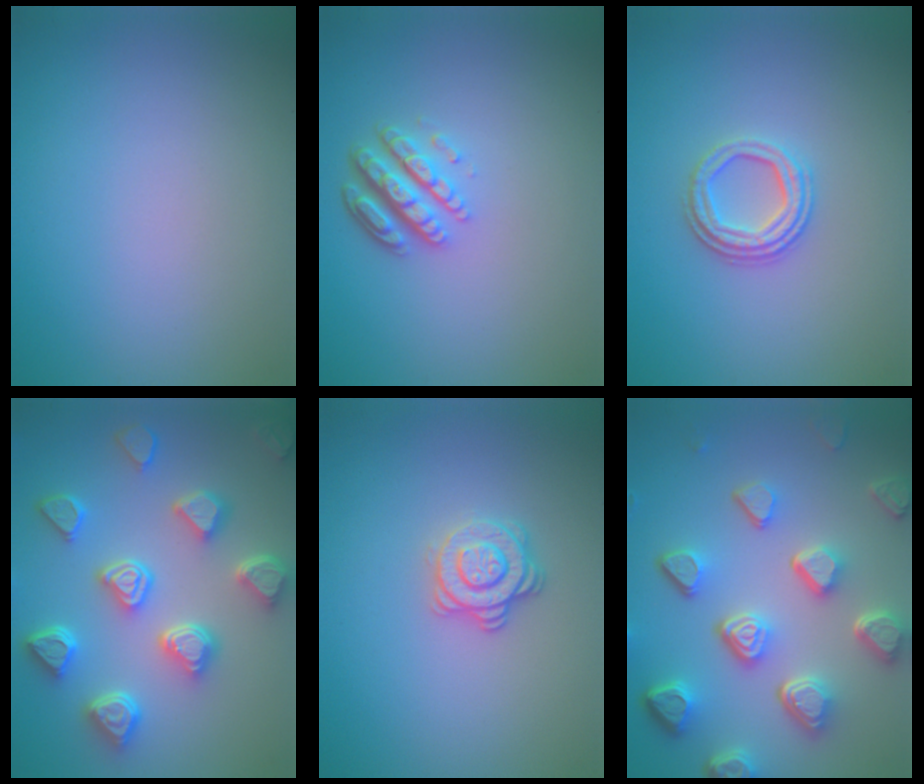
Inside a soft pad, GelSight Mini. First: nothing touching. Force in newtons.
{"total": 4.4, "press": 3.3, "slide": 3.0}
{"total": 3.1, "press": 2.6, "slide": 1.6}
{"total": 7.0, "press": 5.8, "slide": 3.9}
{"total": 2.8, "press": 2.5, "slide": 1.2}
{"total": 7.5, "press": 5.6, "slide": 5.0}